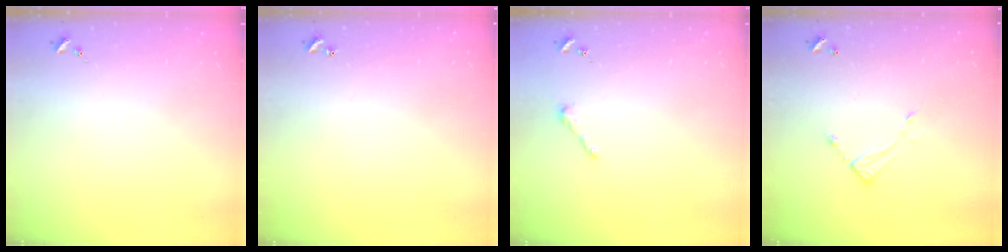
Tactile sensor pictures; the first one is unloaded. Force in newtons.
{"total": 0.9, "press": 0.9, "slide": 0.2}
{"total": 4.3, "press": 4.3, "slide": 0.5}
{"total": 5.5, "press": 5.5, "slide": 0.3}